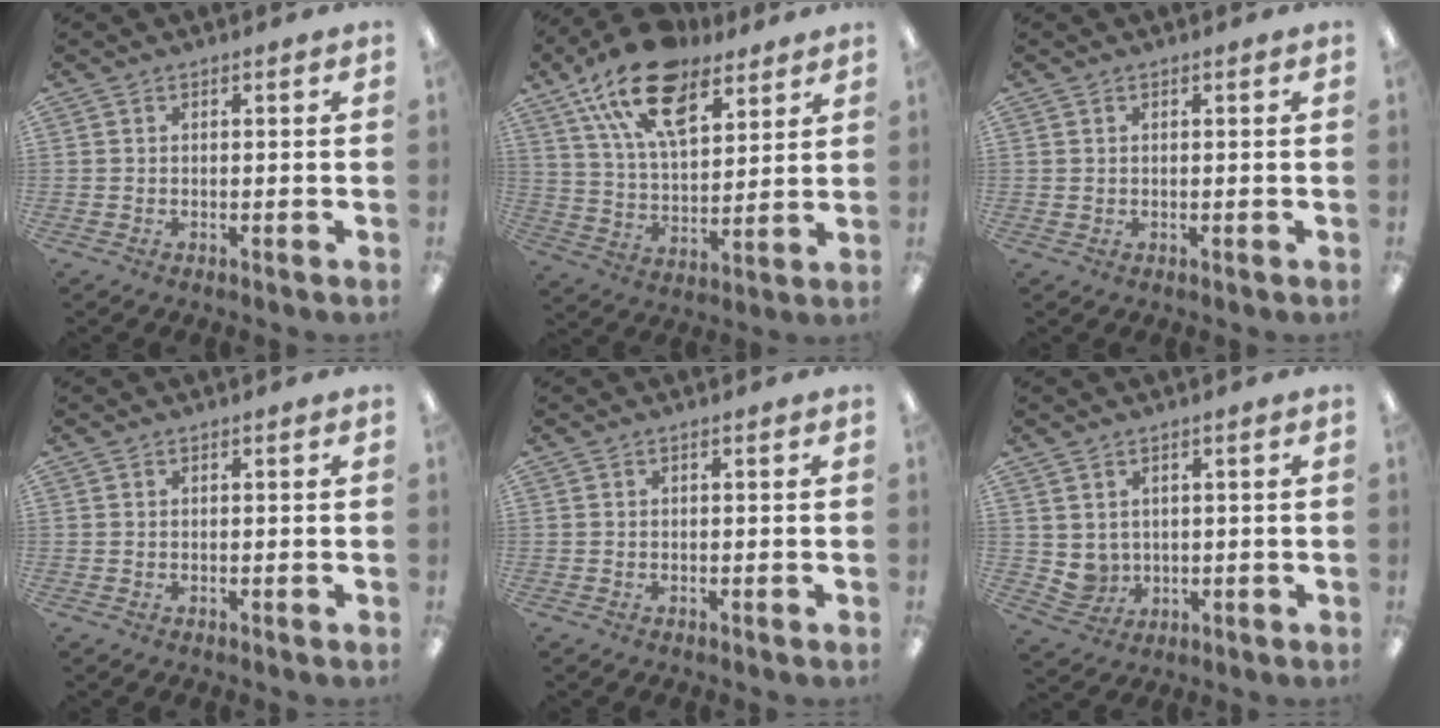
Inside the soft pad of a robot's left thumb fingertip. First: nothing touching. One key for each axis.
{"total": 19.1, "fx": 12.3, "fy": 9.5, "fz": 11.1, "tx": -0.202, "ty": -0.052, "tz": 0.221}
{"total": 0.7, "fx": 0.5, "fy": 0.5, "fz": 0.1, "tx": -0.003, "ty": 0.001, "tz": 0.010}
{"total": 0.0}
{"total": 0.0}
{"total": 4.1, "fx": 2.4, "fy": 3.4, "fz": 0.5, "tx": -0.023, "ty": -0.006, "tz": 0.047}